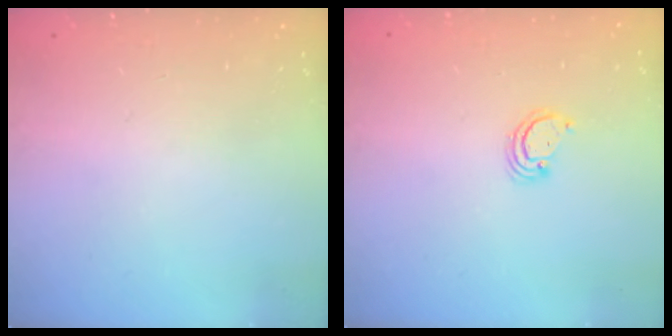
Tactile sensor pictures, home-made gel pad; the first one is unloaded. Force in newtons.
{"total": 2.3, "press": 2.3, "slide": 0.2}